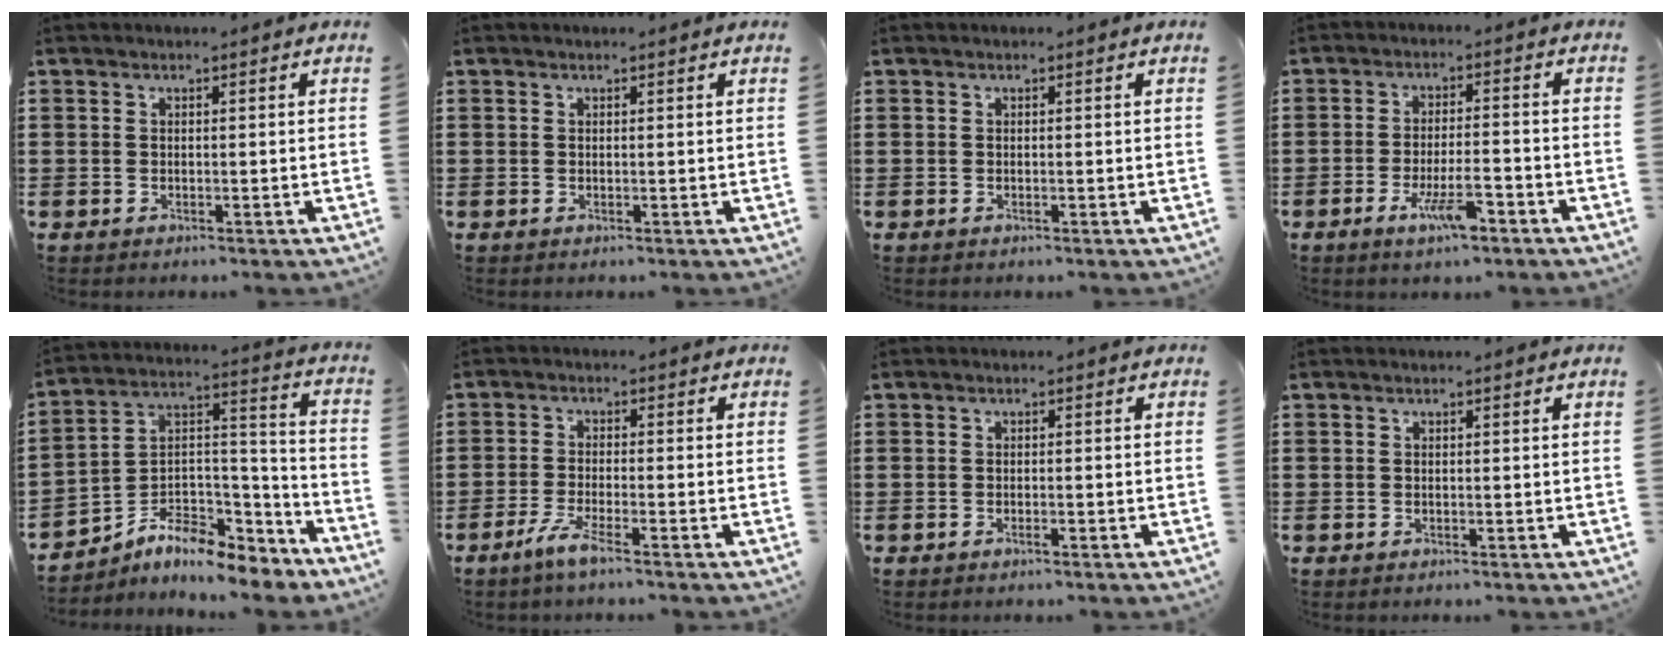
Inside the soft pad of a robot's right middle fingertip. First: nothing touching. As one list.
[{"total": 0.0}, {"total": 0.0}, {"total": 6.2, "force": [-3.3, 1.5, 5.0], "torque": [-0.099, -0.003, -0.061]}, {"total": 7.5, "force": [-6.6, 2.0, 2.9], "torque": [-0.070, -0.008, -0.136]}, {"total": 3.9, "force": [-2.7, -0.1, 2.8], "torque": [-0.060, -0.010, -0.051]}, {"total": 0.7, "force": [-0.5, 0.1, 0.5], "torque": [-0.012, -0.004, -0.008]}, {"total": 0.0}]